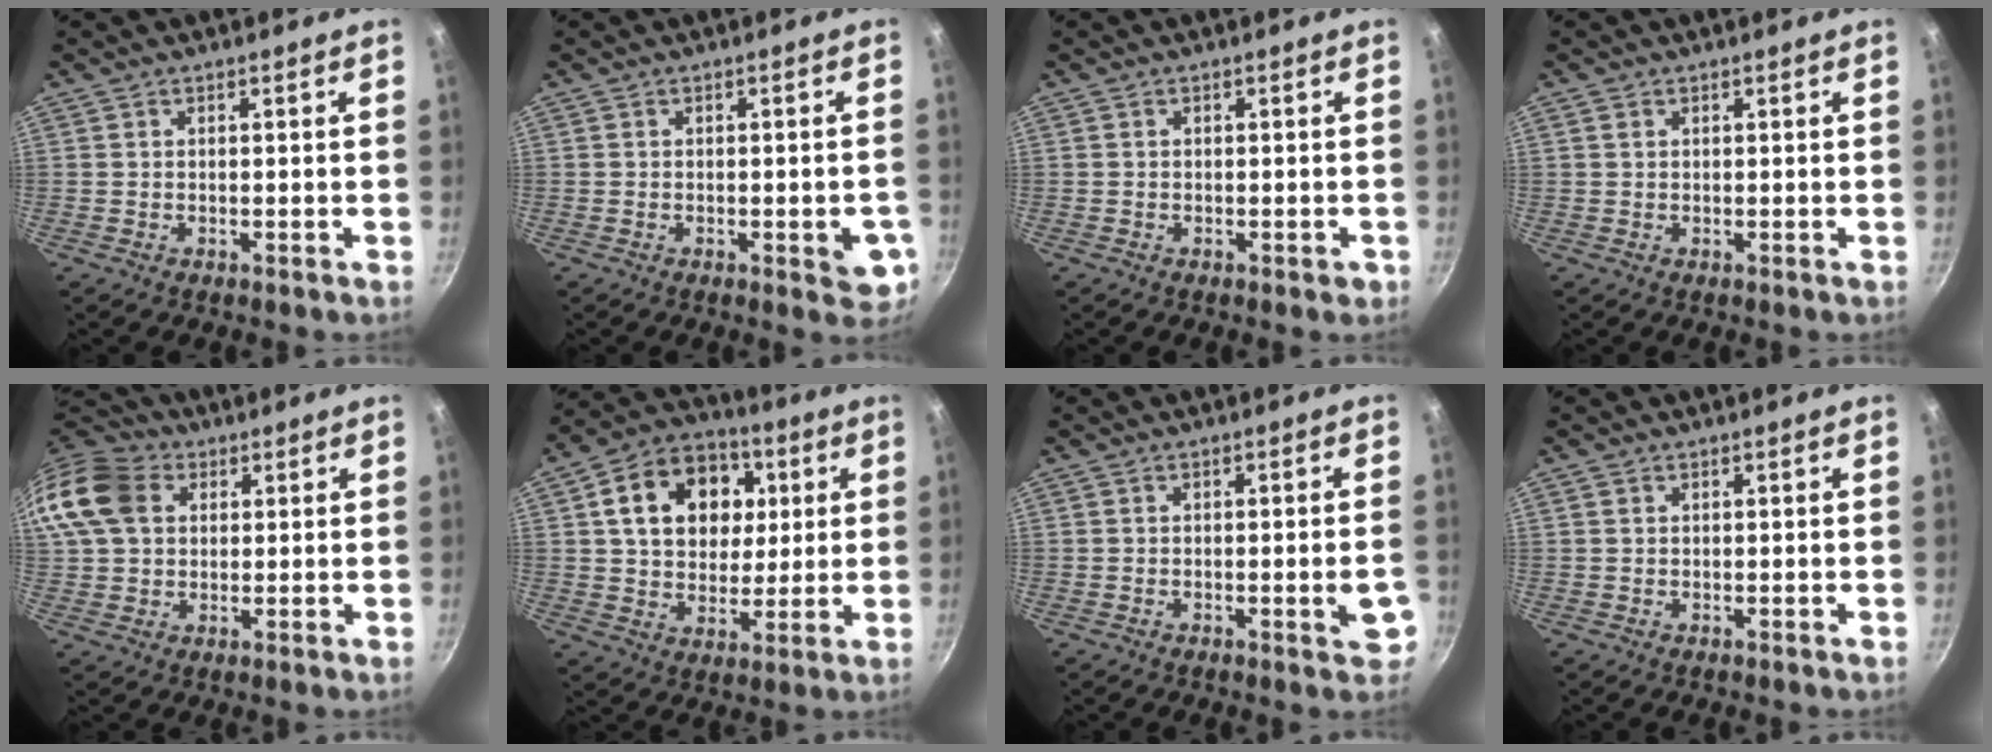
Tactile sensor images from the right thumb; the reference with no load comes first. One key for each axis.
{"total": 5.6, "fx": -1.6, "fy": 2.0, "fz": 5.0, "tx": -0.046, "ty": -0.004, "tz": -0.021}
{"total": 1.3, "fx": -0.6, "fy": 0.7, "fz": 1.0, "tx": -0.009, "ty": 0.003, "tz": -0.007}
{"total": 0.7, "fx": 0.3, "fy": 0.6, "fz": 0.3, "tx": -0.005, "ty": 0.001, "tz": 0.004}
{"total": 16.3, "fx": 4.8, "fy": 12.7, "fz": 9.0, "tx": -0.192, "ty": 0.023, "tz": 0.076}
{"total": 17.7, "fx": 4.4, "fy": 13.6, "fz": 10.4, "tx": -0.143, "ty": 0.013, "tz": 0.069}
{"total": 4.3, "fx": -1.3, "fy": 1.0, "fz": 4.0, "tx": -0.045, "ty": -0.001, "tz": -0.017}
{"total": 0.5, "fx": 0.2, "fy": 0.5, "fz": 0.2, "tx": -0.002, "ty": 0.002, "tz": 0.001}